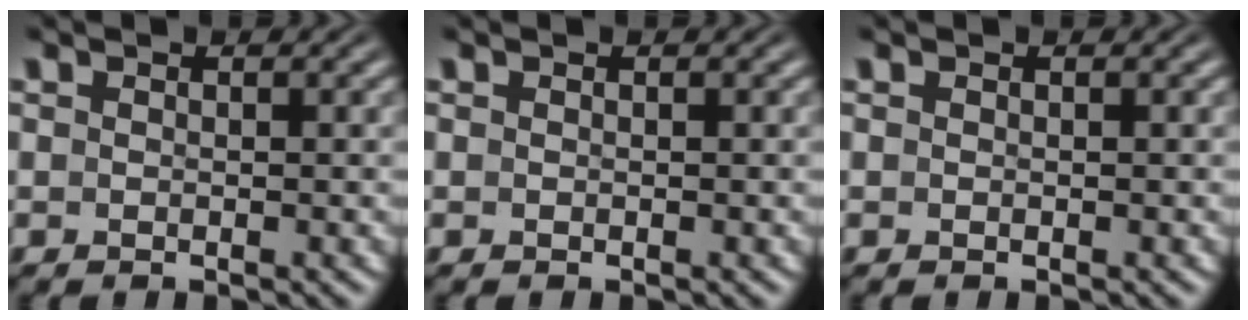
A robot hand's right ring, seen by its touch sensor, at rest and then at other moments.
{"total": 0.0}
{"total": 0.0}